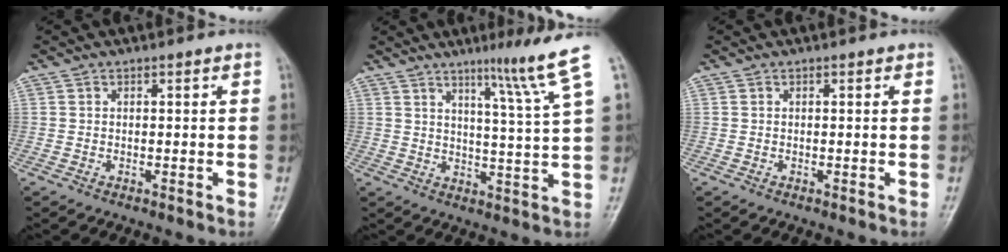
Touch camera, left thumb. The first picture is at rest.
{"total": 9.7, "force": [5.9, -1.5, 7.5], "torque": [-0.105, -0.045, 0.090]}
{"total": 0.0}